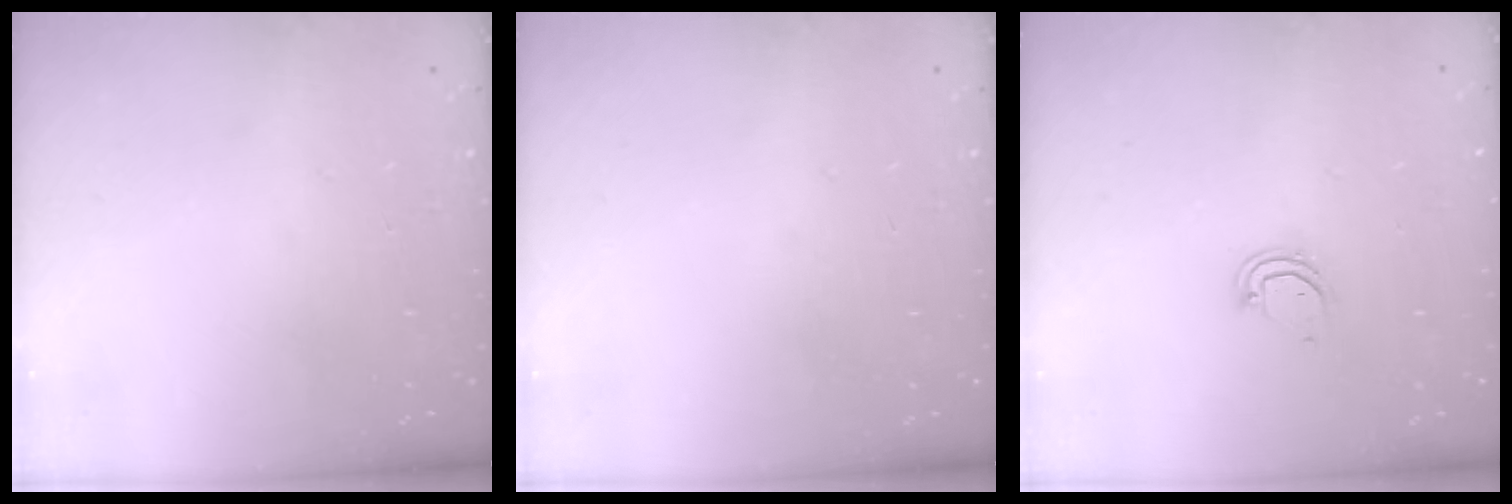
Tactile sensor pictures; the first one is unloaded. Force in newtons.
{"total": 0.0}
{"total": 3.1, "press": 3.1, "slide": 0.2}